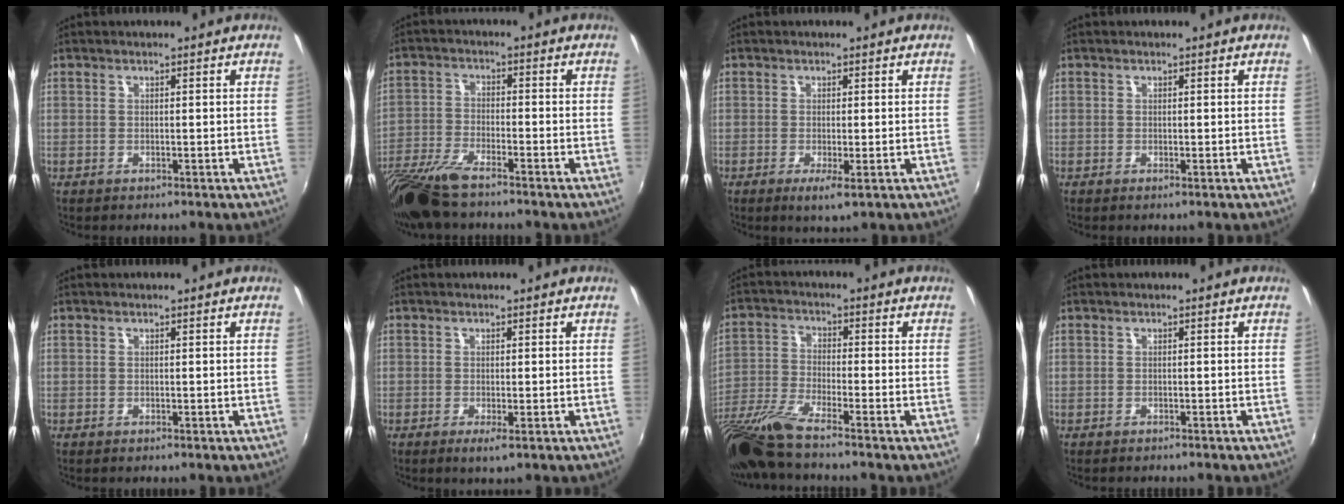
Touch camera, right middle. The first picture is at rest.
{"total": 10.6, "force": [-8.5, 2.0, 6.0], "torque": [-0.140, -0.030, -0.168]}
{"total": 2.5, "force": [-0.8, 0.0, 2.3], "torque": [-0.047, -0.011, -0.011]}
{"total": 0.0}
{"total": 0.0}
{"total": 1.6, "force": [-0.6, 0.0, 1.5], "torque": [-0.031, -0.007, -0.009]}
{"total": 10.7, "force": [-8.6, 0.1, 6.3], "torque": [-0.138, -0.036, -0.169]}
{"total": 0.9, "force": [-0.8, 0.0, 0.3], "torque": [-0.005, -0.005, -0.012]}